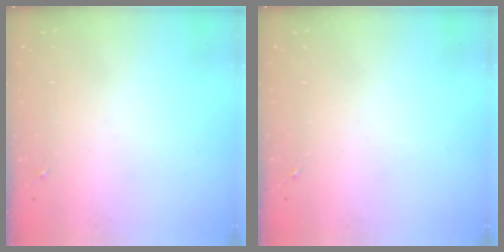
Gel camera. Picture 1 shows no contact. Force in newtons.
{"total": 0.0}